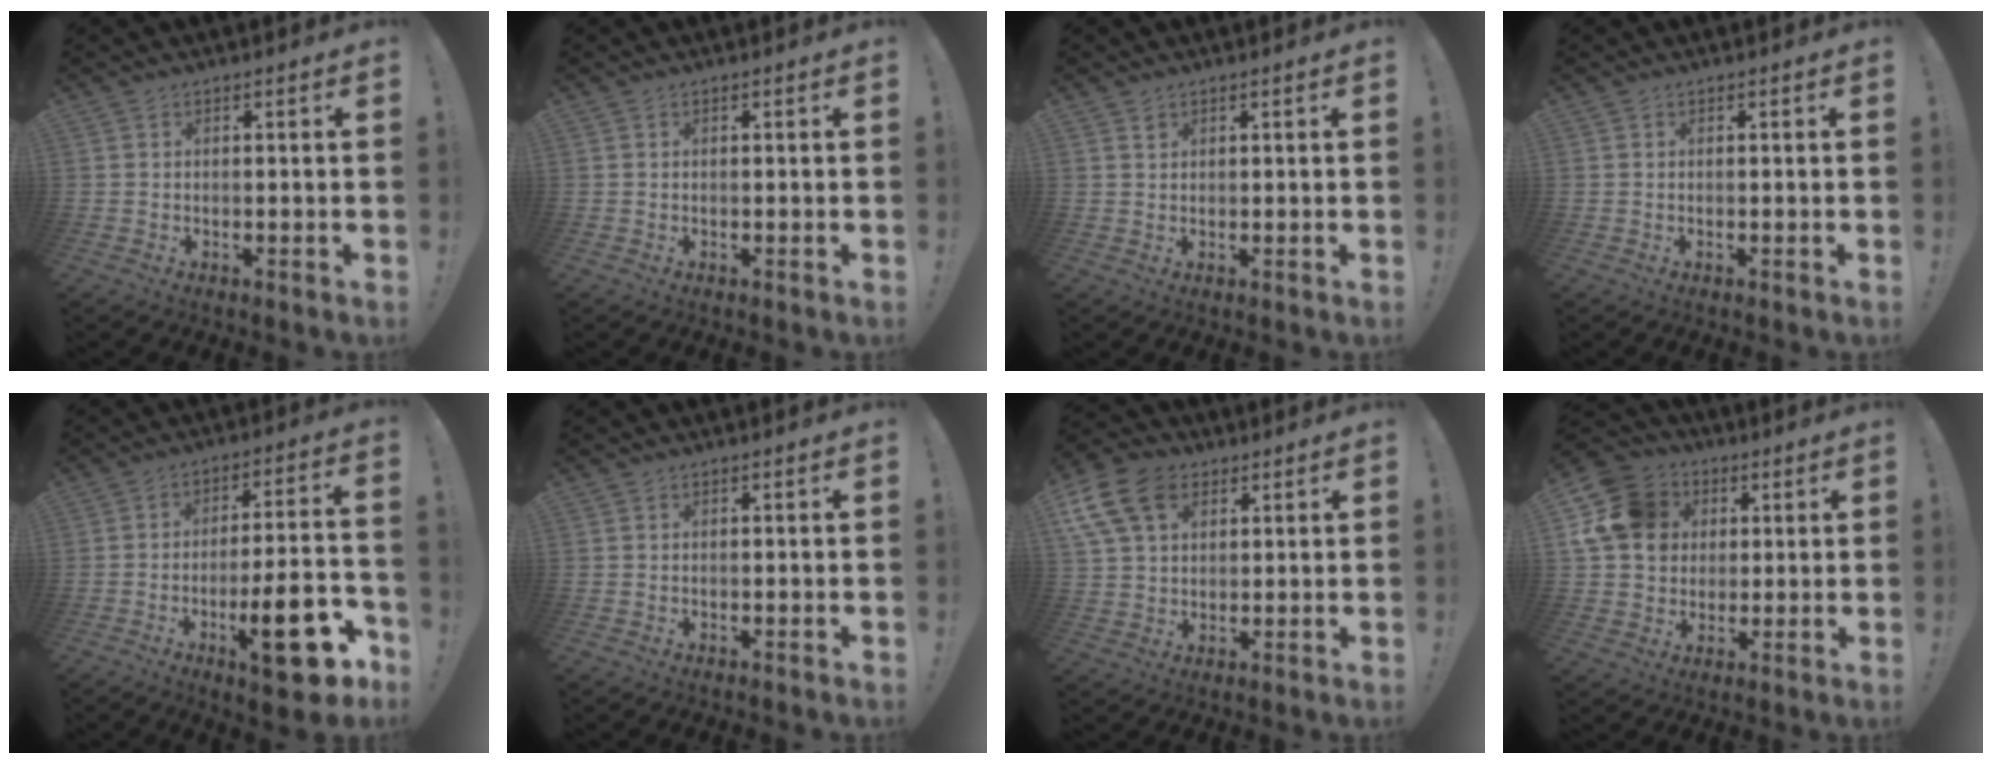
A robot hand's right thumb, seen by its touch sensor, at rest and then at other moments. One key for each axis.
{"total": 0.0}
{"total": 1.3, "fx": 1.0, "fy": 0.8, "fz": 0.3, "tx": 0.002, "ty": -0.003, "tz": 0.017}
{"total": 0.0}
{"total": 18.9, "fx": -8.3, "fy": 5.0, "fz": 16.2, "tx": -0.221, "ty": 0.038, "tz": -0.122}
{"total": 0.0}
{"total": 14.8, "fx": 6.2, "fy": 10.4, "fz": 8.6, "tx": -0.169, "ty": -0.021, "tz": 0.122}
{"total": 15.9, "fx": 4.2, "fy": 13.5, "fz": 7.4, "tx": -0.134, "ty": -0.007, "tz": 0.085}